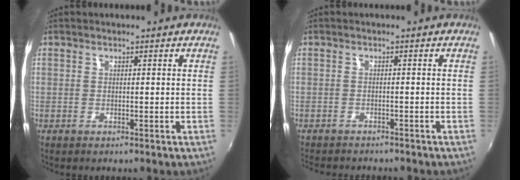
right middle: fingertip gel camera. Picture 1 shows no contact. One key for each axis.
{"total": 5.9, "fx": -5.4, "fy": 1.3, "fz": 1.9, "tx": -0.050, "ty": -0.018, "tz": -0.083}